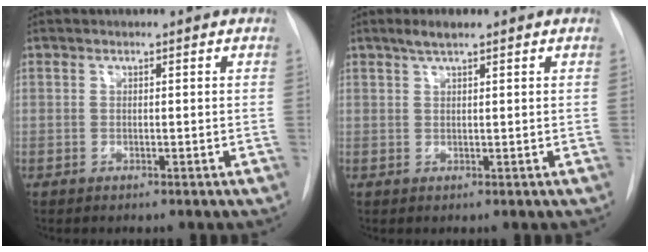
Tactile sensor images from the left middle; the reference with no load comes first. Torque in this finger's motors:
{"motor_torque": [0.14, -0.11, 0.01, 0.00]}